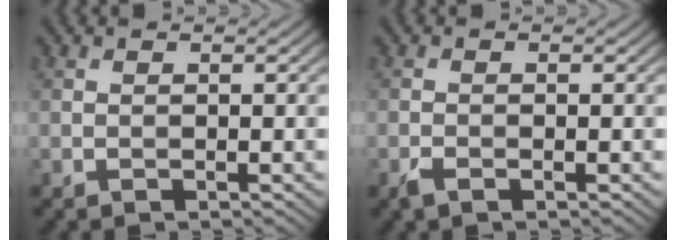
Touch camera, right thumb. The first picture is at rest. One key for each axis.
{"total": 1.2, "fx": -0.8, "fy": 0.3, "fz": 0.8, "tx": -0.022, "ty": -0.001, "tz": -0.017}